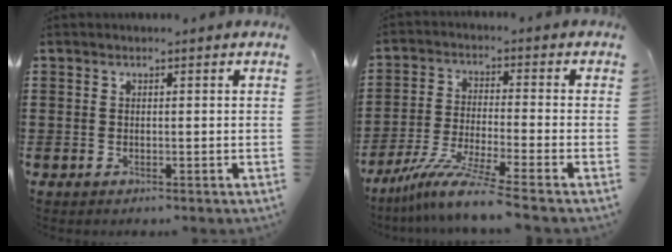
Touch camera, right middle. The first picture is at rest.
{"total": 8.1, "force": [-6.7, -0.3, 4.5], "torque": [-0.095, -0.014, -0.130]}